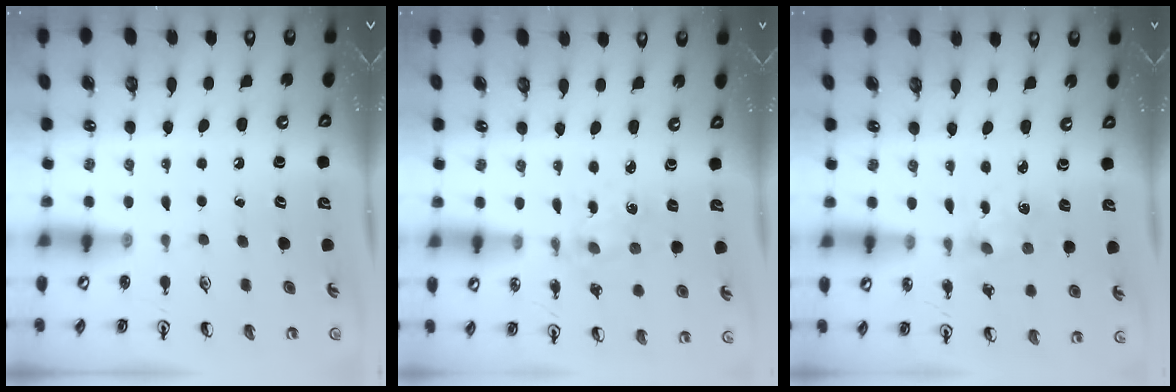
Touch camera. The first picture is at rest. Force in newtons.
{"total": 1.4, "press": 1.4, "slide": 0.3}
{"total": 1.7, "press": 1.7, "slide": 0.3}